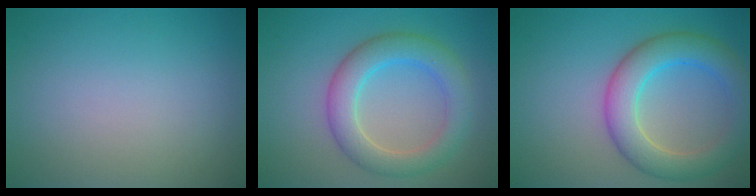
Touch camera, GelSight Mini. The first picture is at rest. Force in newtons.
{"total": 5.1, "press": 5.1, "slide": 0.5}
{"total": 6.1, "press": 6.1, "slide": 0.2}